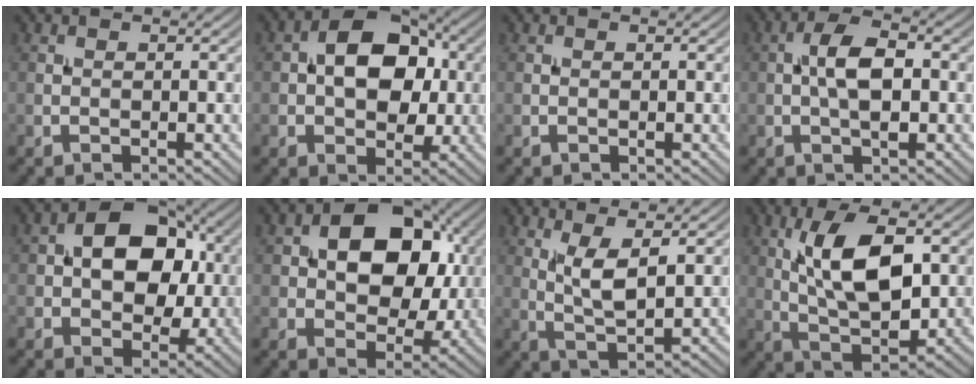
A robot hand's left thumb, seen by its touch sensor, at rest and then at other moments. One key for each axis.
{"total": 10.2, "fx": 0.8, "fy": 7.0, "fz": 7.4, "tx": -0.109, "ty": 0.013, "tz": 0.002}
{"total": 0.0}
{"total": 5.5, "fx": -0.1, "fy": 2.4, "fz": 4.9, "tx": -0.097, "ty": 0.008, "tz": -0.007}
{"total": 11.3, "fx": 1.2, "fy": 7.8, "fz": 8.1, "tx": -0.120, "ty": 0.014, "tz": 0.012}
{"total": 13.0, "fx": 2.6, "fy": 9.0, "fz": 9.0, "tx": -0.136, "ty": 0.002, "tz": 0.040}
{"total": 5.5, "fx": 2.0, "fy": 1.5, "fz": 4.8, "tx": -0.106, "ty": -0.007, "tz": 0.046}
{"total": 10.8, "fx": 2.5, "fy": 4.9, "fz": 9.3, "tx": -0.177, "ty": 0.002, "tz": 0.043}